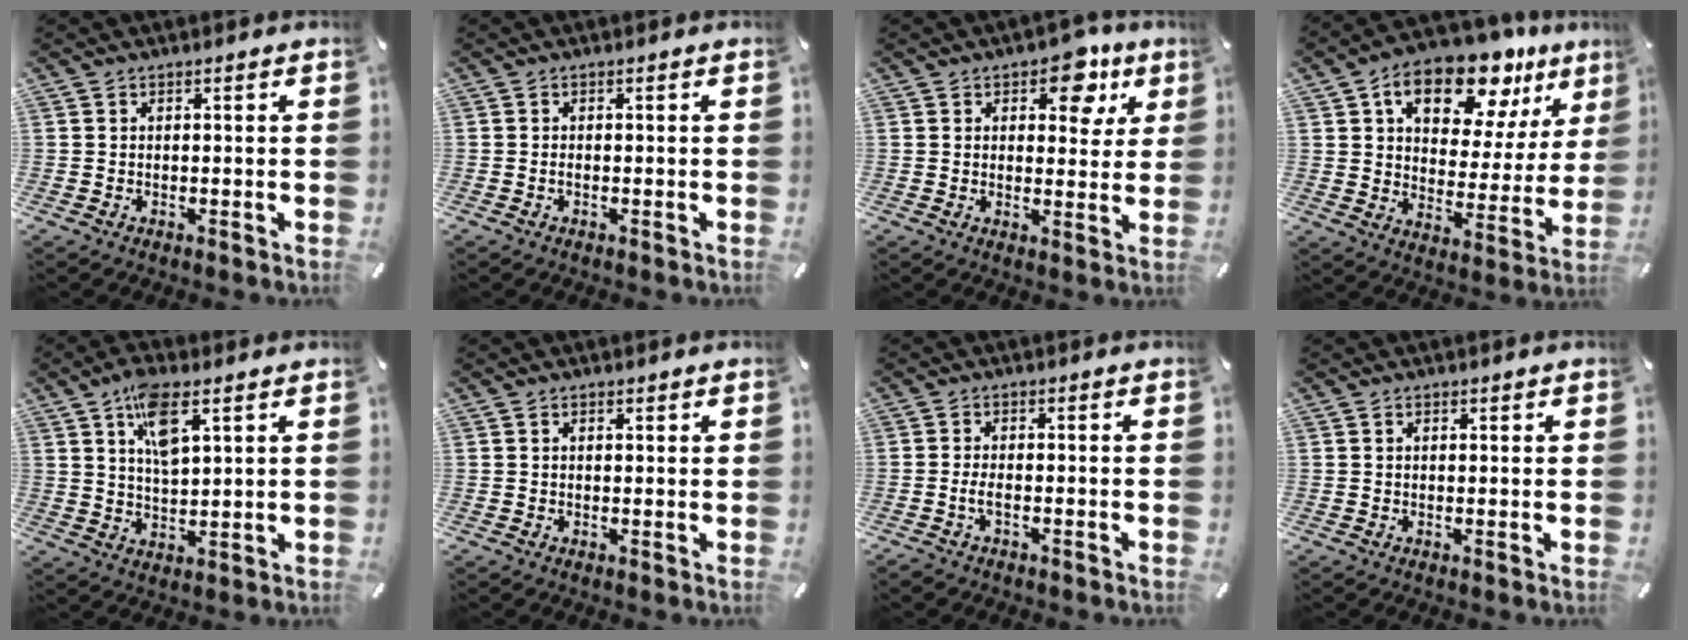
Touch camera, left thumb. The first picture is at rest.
{"total": 0.7, "force": [-0.2, 0.3, 0.6], "torque": [-0.013, -0.002, -0.004]}
{"total": 10.0, "force": [5.2, 5.9, 6.2], "torque": [-0.056, -0.024, 0.082]}
{"total": 17.2, "force": [11.2, 9.3, 9.2], "torque": [-0.137, -0.070, 0.190]}
{"total": 9.2, "force": [4.9, 3.8, 6.8], "torque": [-0.126, -0.008, 0.087]}
{"total": 1.0, "force": [0.5, 0.6, 0.7], "torque": [-0.013, 0.002, 0.009]}
{"total": 2.5, "force": [-1.0, 1.0, 2.0], "torque": [-0.042, 0.003, -0.021]}
{"total": 0.9, "force": [0.4, 0.6, 0.6], "torque": [-0.011, 0.003, 0.007]}